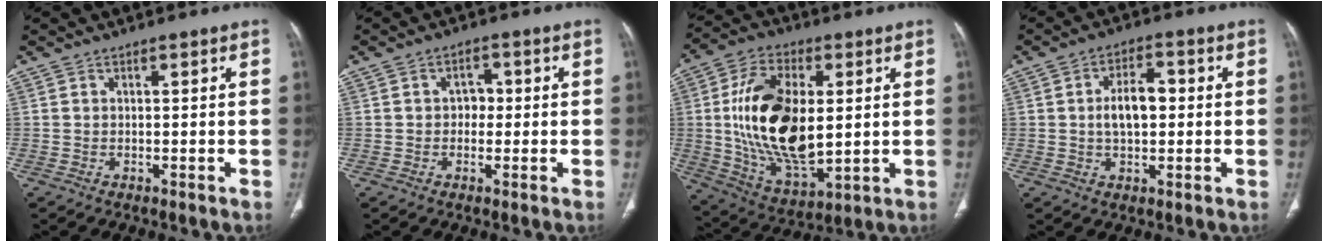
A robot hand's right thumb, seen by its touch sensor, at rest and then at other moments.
{"total": 3.0, "force": [0.0, 2.4, 1.7], "torque": [-0.006, 0.009, -0.007]}
{"total": 21.1, "force": [1.9, 11.3, 17.7], "torque": [-0.318, -0.014, 0.046]}
{"total": 7.1, "force": [0.3, 4.0, 5.9], "torque": [-0.091, 0.014, 0.002]}